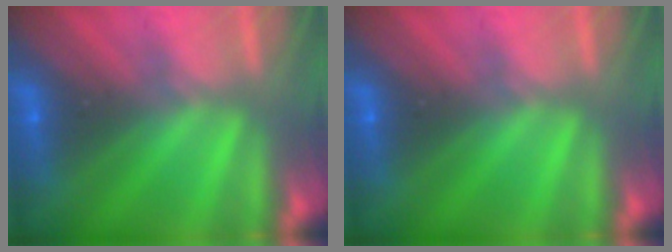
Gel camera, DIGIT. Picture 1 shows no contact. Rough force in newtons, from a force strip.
{"total": 0.0}